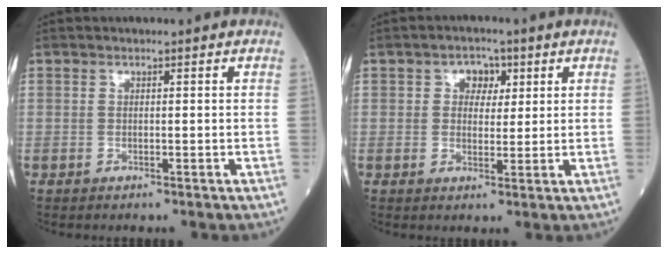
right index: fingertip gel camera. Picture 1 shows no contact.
{"total": 3.7, "force": [1.4, 2.7, 2.1], "torque": [-0.027, 0.009, 0.020]}